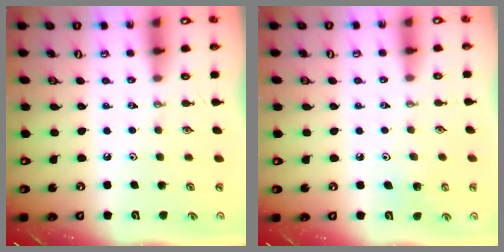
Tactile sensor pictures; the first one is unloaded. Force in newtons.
{"total": 3.9, "press": 3.9, "slide": 0.3}